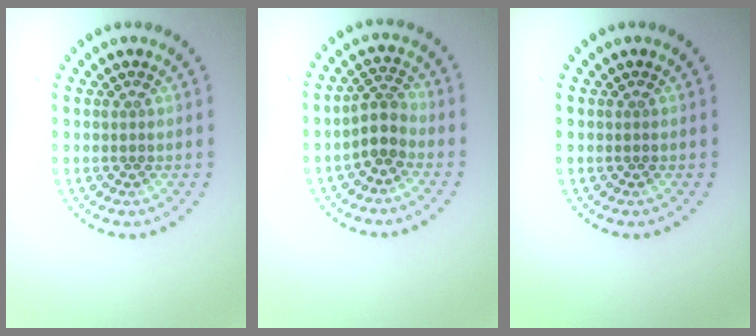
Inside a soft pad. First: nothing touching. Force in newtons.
{"total": 2.5, "press": 2.0, "slide": 1.4}
{"total": 0.0}